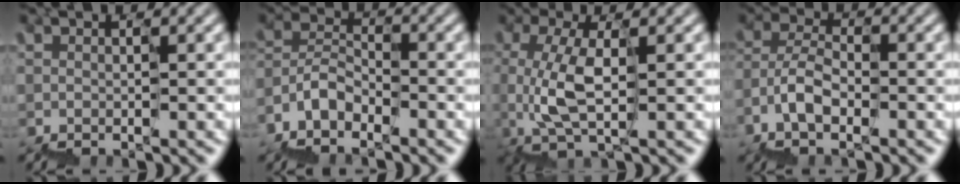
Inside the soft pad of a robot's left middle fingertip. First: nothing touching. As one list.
[{"total": 4.1, "force": [-3.4, 2.0, 1.0], "torque": [-0.021, 0.012, -0.062]}, {"total": 3.1, "force": [0.5, 1.2, 2.9], "torque": [-0.070, 0.004, 0.020]}, {"total": 3.8, "force": [-2.6, 2.0, 1.9], "torque": [-0.041, 0.014, -0.049]}]